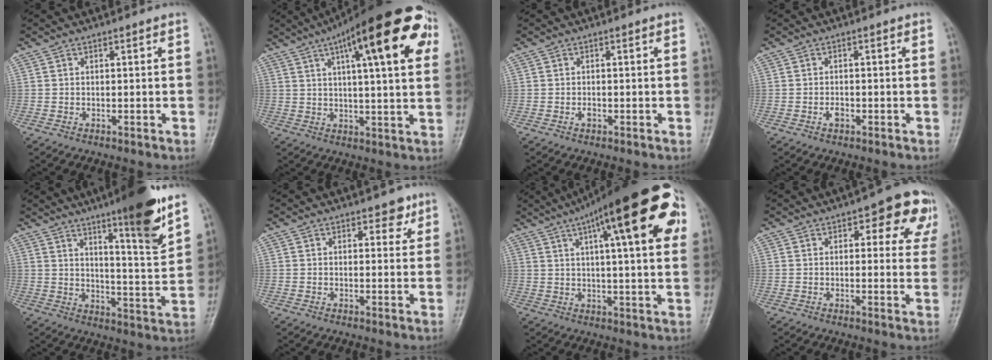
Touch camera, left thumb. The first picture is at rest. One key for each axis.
{"total": 23.3, "fx": 9.7, "fy": 6.4, "fz": 20.2, "tx": -0.279, "ty": 0.009, "tz": 0.134}
{"total": 0.9, "fx": -0.5, "fy": 0.6, "fz": 0.5, "tx": -0.005, "ty": 0.002, "tz": -0.008}
{"total": 1.6, "fx": -0.8, "fy": 1.0, "fz": 0.9, "tx": -0.013, "ty": 0.004, "tz": -0.015}
{"total": 14.6, "fx": 9.3, "fy": 1.7, "fz": 11.1, "tx": -0.148, "ty": -0.061, "tz": 0.142}
{"total": 3.3, "fx": 2.0, "fy": 1.9, "fz": 1.8, "tx": -0.002, "ty": -0.009, "tz": 0.024}
{"total": 24.5, "fx": 10.1, "fy": 6.5, "fz": 21.3, "tx": -0.296, "ty": 0.009, "tz": 0.140}
{"total": 11.3, "fx": 5.5, "fy": 5.2, "fz": 8.4, "tx": -0.044, "ty": -0.012, "tz": 0.057}